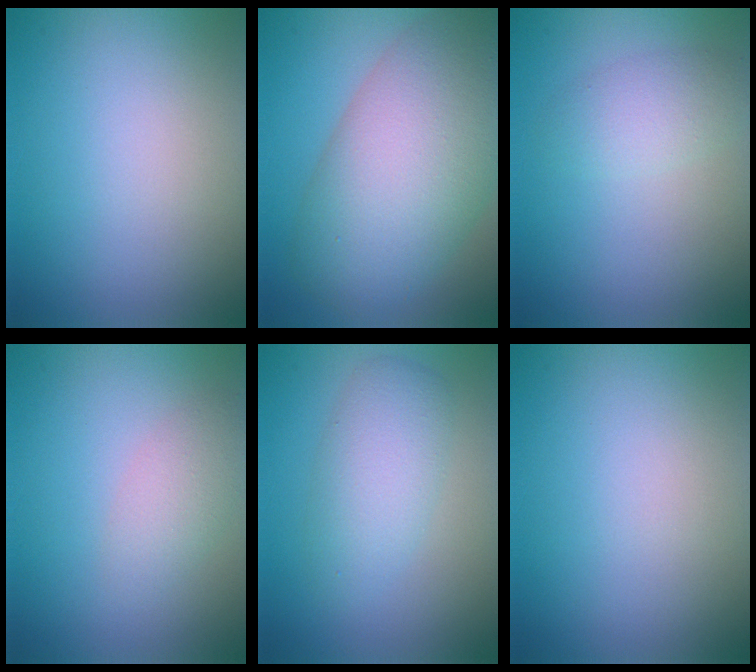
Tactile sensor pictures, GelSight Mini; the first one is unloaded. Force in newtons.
{"total": 11.8, "press": 11.8, "slide": 0.5}
{"total": 2.4, "press": 2.4, "slide": 0.1}
{"total": 2.1, "press": 2.1, "slide": 0.2}
{"total": 3.8, "press": 3.8, "slide": 0.2}
{"total": 0.0}